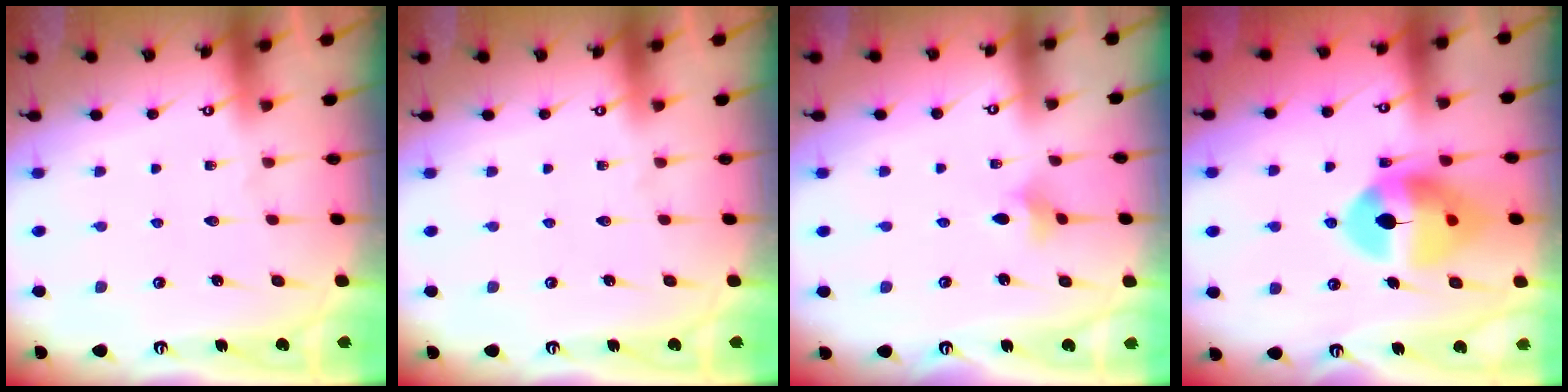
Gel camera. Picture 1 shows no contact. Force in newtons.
{"total": 0.0}
{"total": 2.9, "press": 2.8, "slide": 0.6}
{"total": 14.2, "press": 14.1, "slide": 1.7}